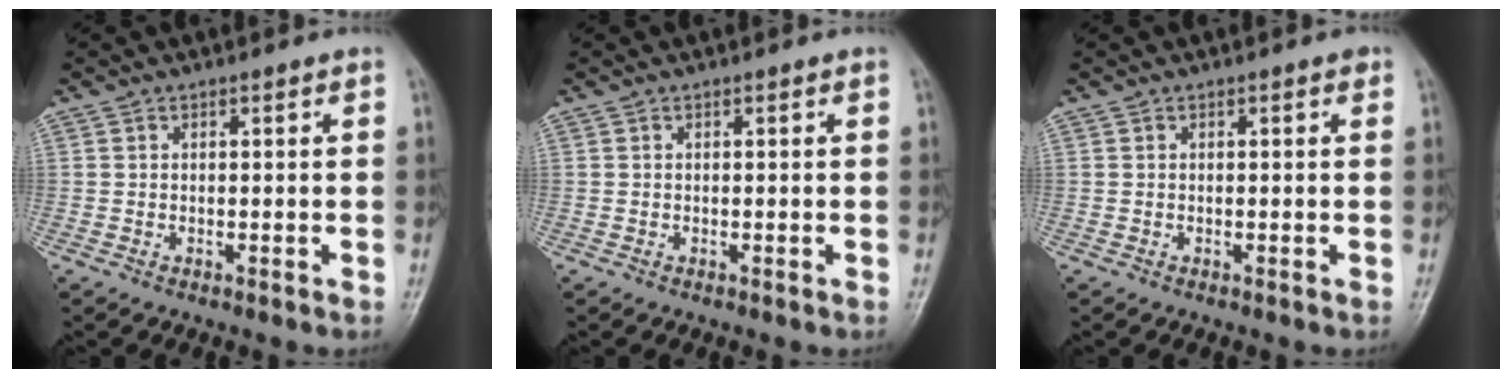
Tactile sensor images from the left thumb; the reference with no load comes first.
{"total": 0.0}
{"total": 0.5, "force": [0.2, 0.2, 0.4], "torque": [-0.004, 0.001, 0.000]}